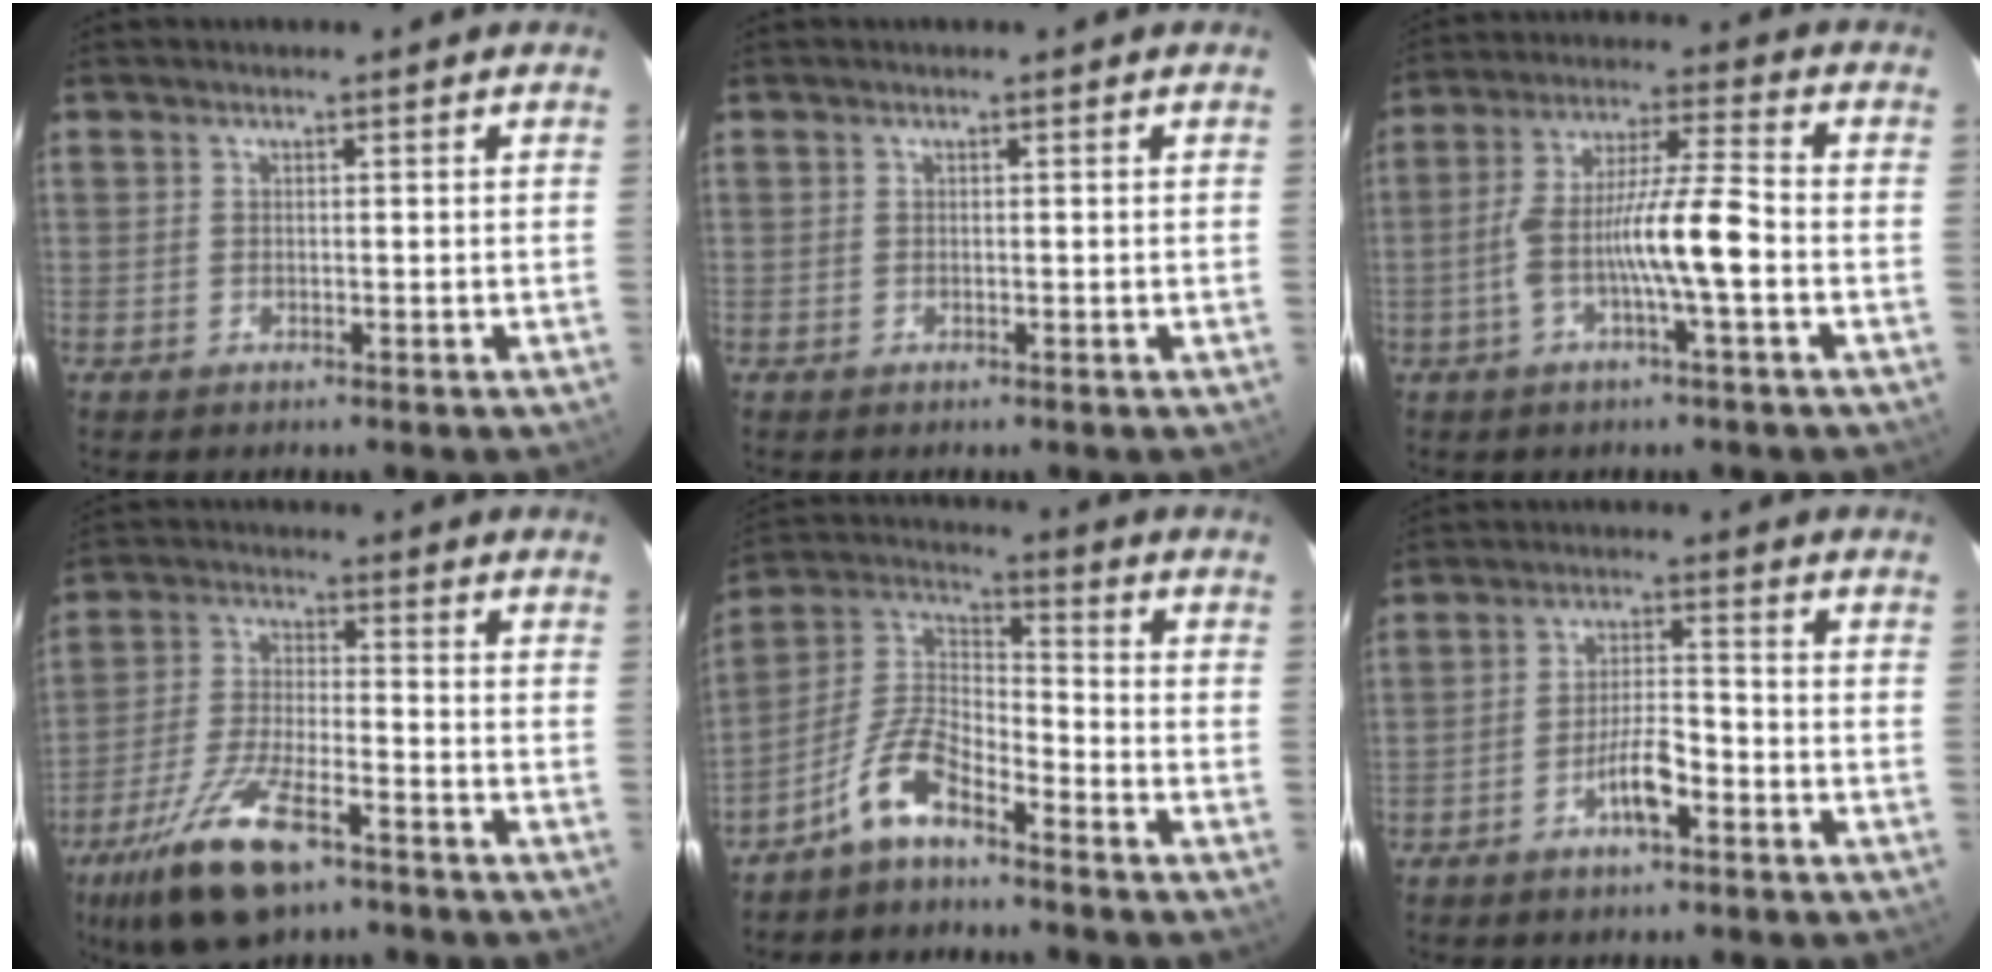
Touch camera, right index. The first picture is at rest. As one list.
[{"total": 0.0}, {"total": 10.4, "force": [-2.7, 0.2, 10.0], "torque": [-0.190, 0.013, -0.053]}, {"total": 12.9, "force": [-8.2, 3.1, 9.4], "torque": [-0.191, -0.022, -0.146]}, {"total": 8.1, "force": [-5.9, 2.1, 5.1], "torque": [-0.118, 0.017, -0.121]}, {"total": 5.6, "force": [-2.9, 1.2, 4.7], "torque": [-0.091, 0.007, -0.052]}]